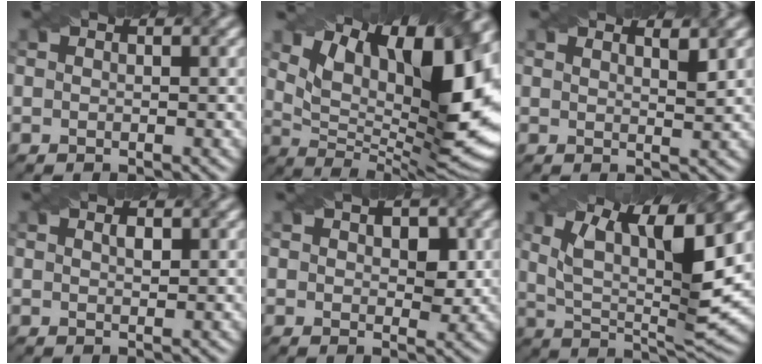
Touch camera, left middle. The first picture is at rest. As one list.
[{"total": 15.3, "force": [6.1, 5.7, 12.8], "torque": [-0.201, 0.008, 0.110]}, {"total": 2.4, "force": [1.8, 0.8, 1.4], "torque": [-0.004, -0.001, 0.014]}, {"total": 0.9, "force": [0.4, 0.4, 0.7], "torque": [-0.016, 0.000, 0.009]}, {"total": 3.0, "force": [0.9, 1.8, 2.3], "torque": [-0.026, -0.004, 0.015]}, {"total": 10.1, "force": [3.5, 3.3, 8.9], "torque": [-0.162, -0.004, 0.063]}]